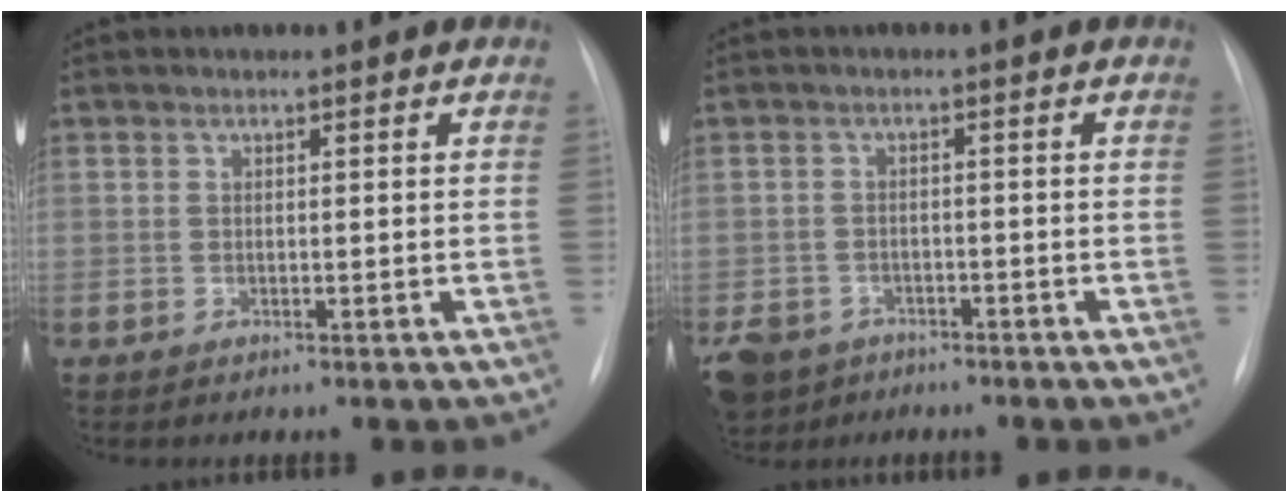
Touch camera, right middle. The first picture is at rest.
{"total": 9.8, "force": [-6.6, 6.7, 2.6], "torque": [-0.083, -0.008, -0.106]}